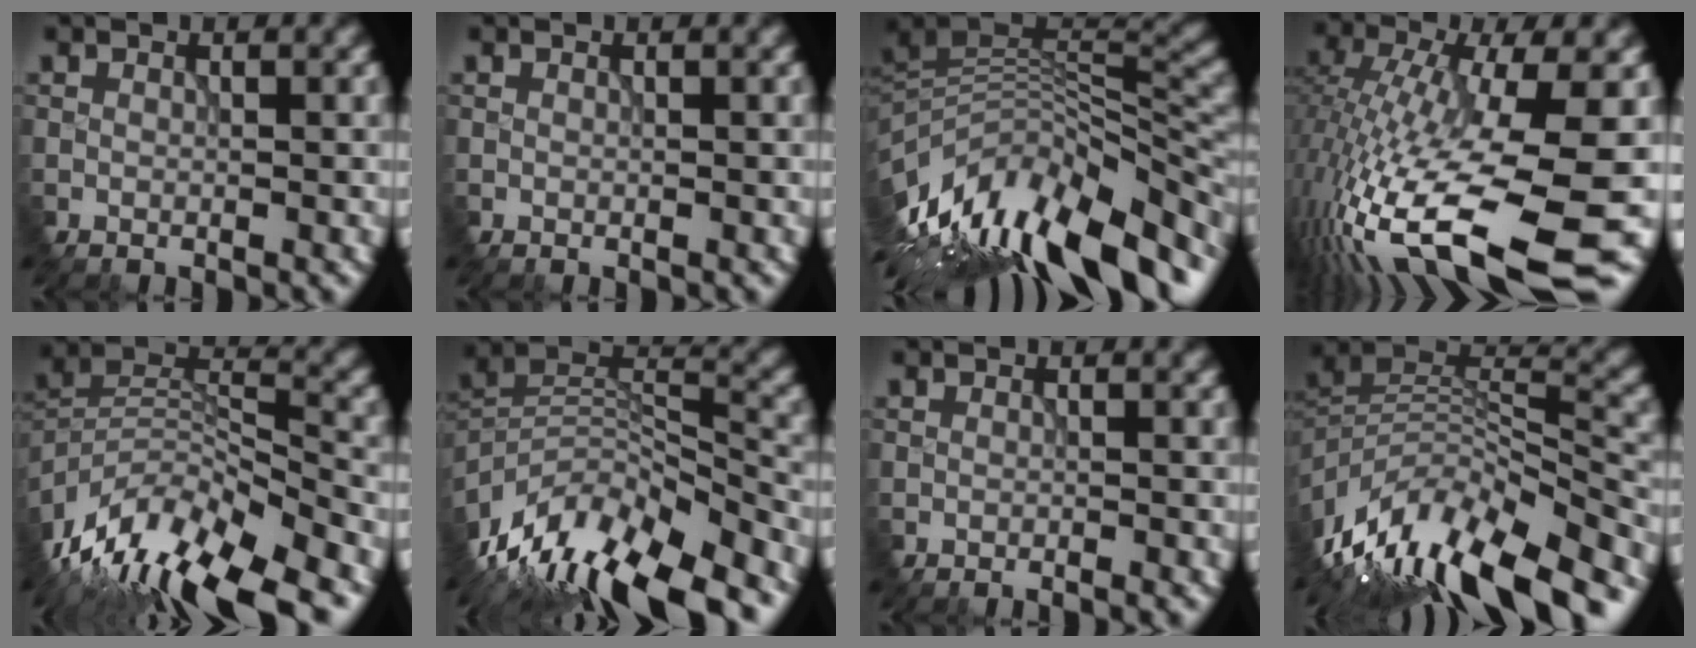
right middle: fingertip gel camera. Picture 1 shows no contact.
{"total": 0.0}
{"total": 12.8, "force": [-4.0, 5.4, 10.9], "torque": [-0.217, 0.003, -0.068]}
{"total": 14.9, "force": [-4.2, 4.2, 13.6], "torque": [-0.295, -0.023, -0.075]}
{"total": 12.2, "force": [-8.3, 4.3, 7.8], "torque": [-0.190, 0.013, -0.150]}
{"total": 12.6, "force": [-8.6, 4.9, 7.8], "torque": [-0.191, 0.012, -0.155]}
{"total": 1.1, "force": [-1.1, -0.1, 0.0], "torque": [-0.010, -0.001, -0.018]}
{"total": 11.7, "force": [-6.5, 4.7, 8.6], "torque": [-0.194, 0.008, -0.107]}